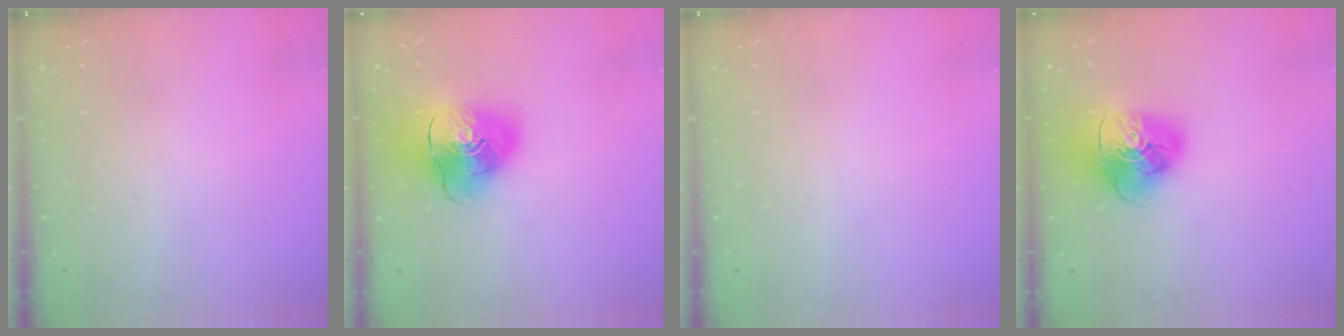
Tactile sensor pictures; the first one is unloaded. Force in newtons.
{"total": 17.0, "press": 16.8, "slide": 2.6}
{"total": 0.0}
{"total": 15.2, "press": 15.1, "slide": 1.9}